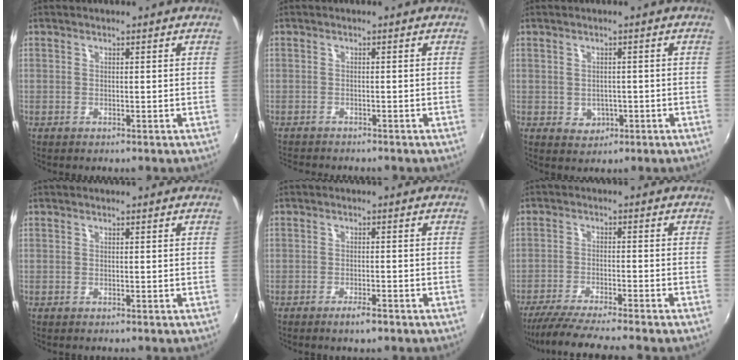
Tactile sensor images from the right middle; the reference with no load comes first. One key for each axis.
{"total": 3.9, "fx": -3.6, "fy": 0.6, "fz": 1.2, "tx": -0.033, "ty": -0.017, "tz": -0.059}
{"total": 3.0, "fx": -0.4, "fy": 2.7, "fz": 1.2, "tx": -0.022, "ty": 0.002, "tz": 0.003}
{"total": 0.0}
{"total": 2.6, "fx": -1.9, "fy": 0.4, "fz": 1.8, "tx": -0.040, "ty": -0.002, "tz": -0.033}
{"total": 10.3, "fx": -9.1, "fy": -0.8, "fz": 4.8, "tx": -0.109, "ty": -0.023, "tz": -0.154}